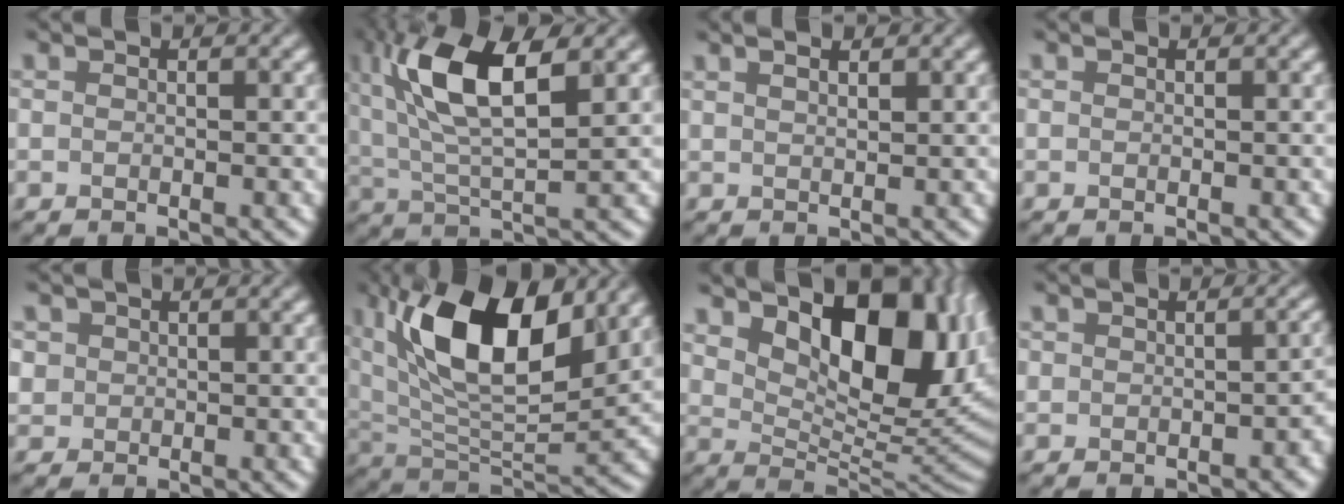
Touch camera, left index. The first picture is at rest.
{"total": 9.6, "force": [3.2, 3.2, 8.5], "torque": [-0.173, 0.011, 0.056]}
{"total": 1.7, "force": [1.3, 0.3, 1.1], "torque": [-0.010, 0.007, 0.009]}
{"total": 0.0}
{"total": 1.7, "force": [0.6, 1.5, 0.5], "torque": [-0.018, 0.003, 0.023]}
{"total": 12.9, "force": [4.7, 5.9, 10.5], "torque": [-0.180, 0.005, 0.083]}
{"total": 12.1, "force": [4.5, 6.5, 9.2], "torque": [-0.125, -0.010, 0.077]}
{"total": 2.6, "force": [-0.4, 2.1, 1.5], "torque": [-0.006, 0.000, -0.010]}